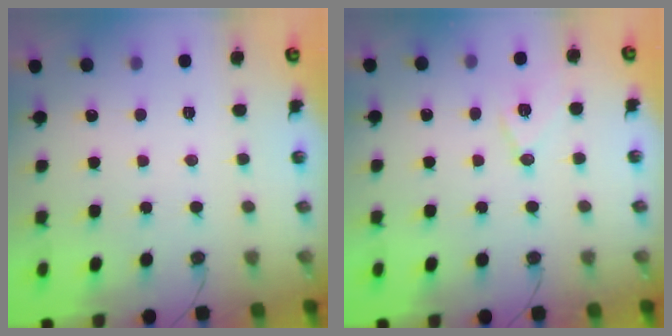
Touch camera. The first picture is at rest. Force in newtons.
{"total": 9.0, "press": 8.3, "slide": 3.5}